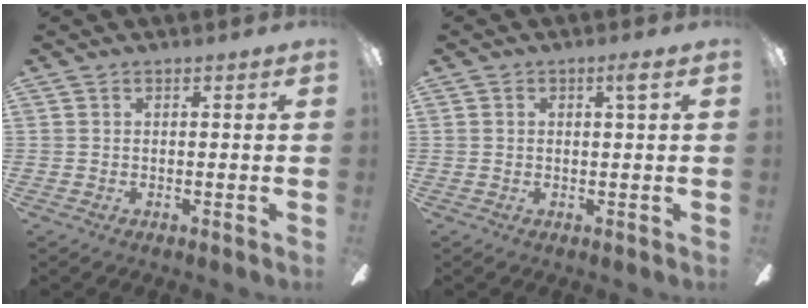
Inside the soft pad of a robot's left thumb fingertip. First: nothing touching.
{"total": 1.9, "force": [0.8, 0.3, 1.7], "torque": [-0.035, 0.005, 0.010]}